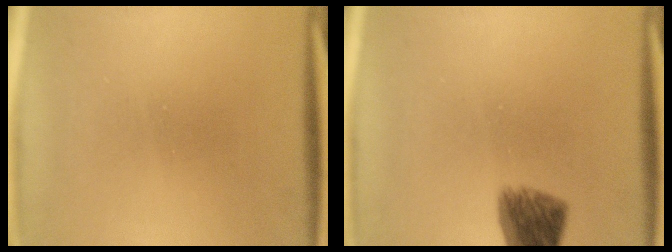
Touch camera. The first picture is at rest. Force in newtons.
{"total": 6.7}